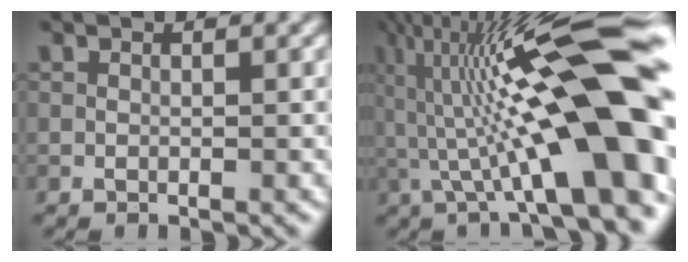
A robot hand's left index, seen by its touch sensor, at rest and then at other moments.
{"total": 16.3, "force": [-0.2, 3.5, 15.9], "torque": [-0.226, 0.040, -0.005]}